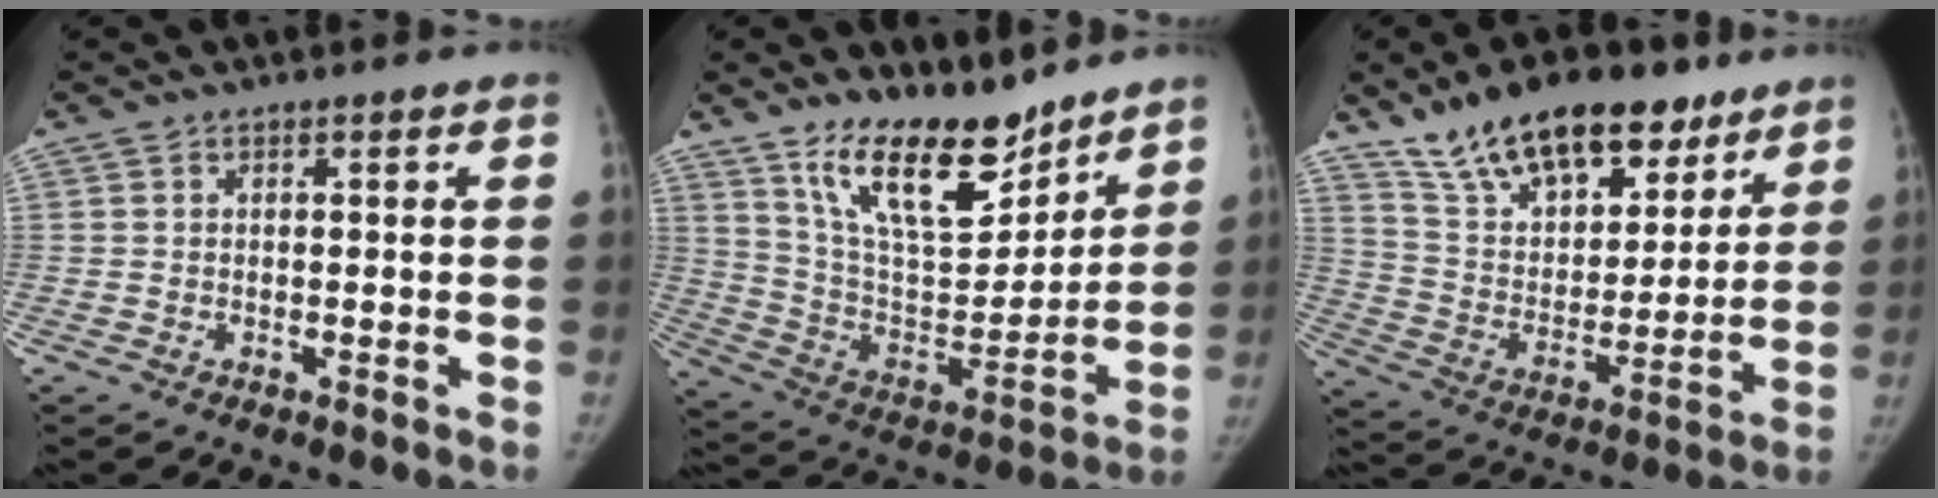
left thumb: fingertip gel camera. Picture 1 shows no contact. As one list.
[{"total": 18.4, "force": [13.6, 7.2, 10.1], "torque": [-0.127, -0.089, 0.246]}, {"total": 22.2, "force": [15.4, 10.4, 12.1], "torque": [-0.158, -0.052, 0.264]}]